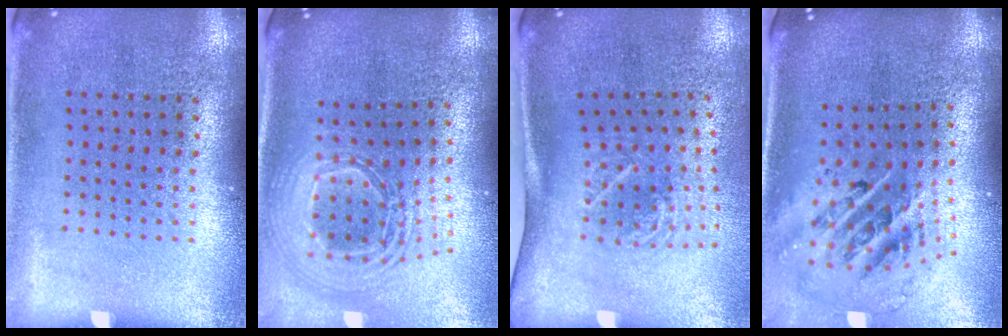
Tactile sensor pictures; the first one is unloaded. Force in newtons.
{"total": 2.5, "press": 1.9, "slide": 1.7}
{"total": 1.8, "press": 1.3, "slide": 1.3}
{"total": 2.7, "press": 1.8, "slide": 2.0}